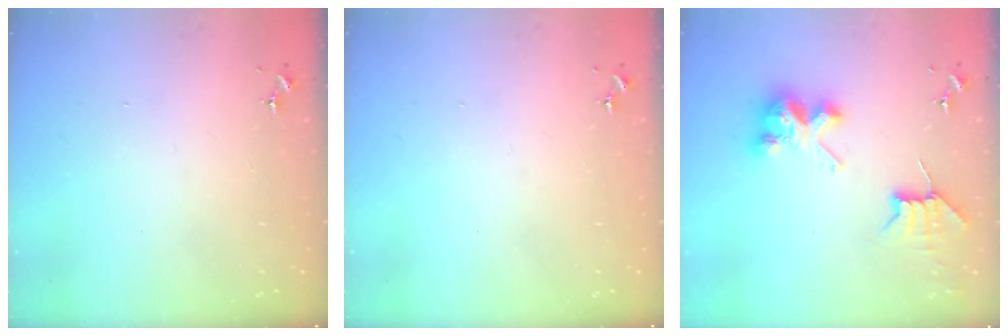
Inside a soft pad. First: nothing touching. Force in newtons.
{"total": 0.0}
{"total": 8.7, "press": 8.6, "slide": 0.6}